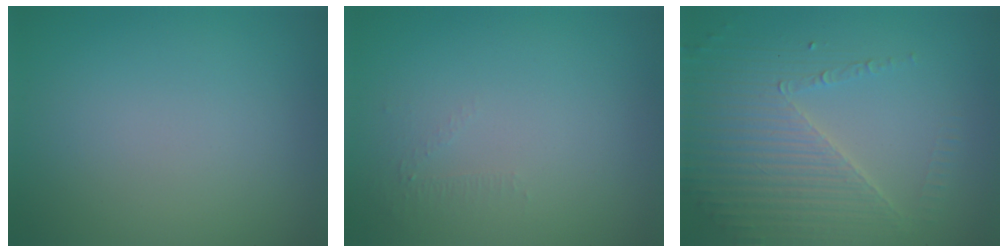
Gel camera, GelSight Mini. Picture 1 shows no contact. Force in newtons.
{"total": 0.5, "press": 0.2, "slide": 0.5}
{"total": 4.3, "press": 3.8, "slide": 2.1}